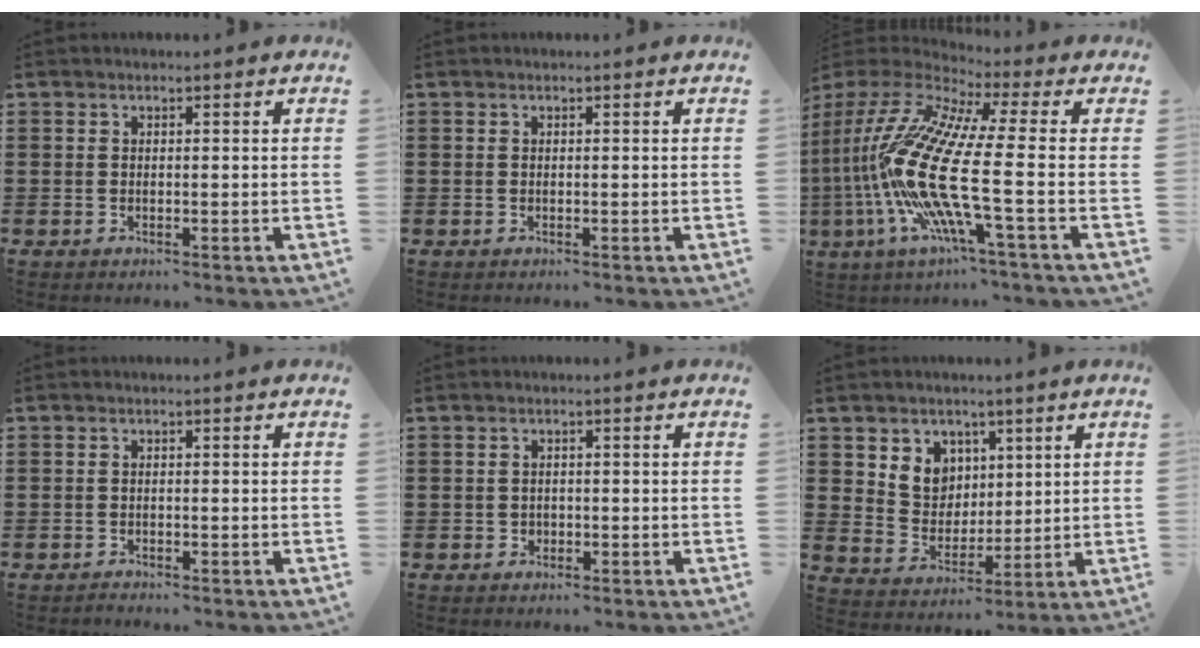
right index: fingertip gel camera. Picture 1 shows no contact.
{"total": 0.0}
{"total": 16.4, "force": [-4.1, 2.4, 15.6], "torque": [-0.370, -0.021, -0.100]}
{"total": 0.6, "force": [-0.6, 0.0, 0.0], "torque": [-0.001, 0.000, -0.014]}
{"total": 0.9, "force": [-0.2, 0.8, 0.2], "torque": [-0.007, 0.003, -0.006]}
{"total": 6.5, "force": [3.3, 5.5, 1.0], "torque": [-0.046, -0.001, 0.062]}